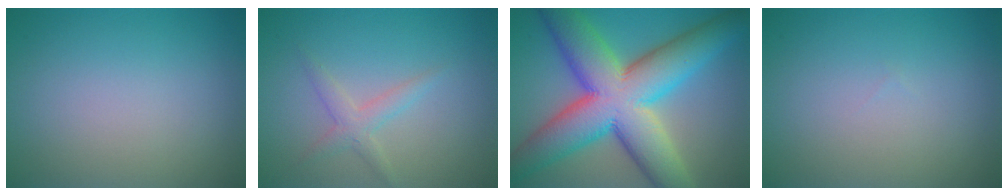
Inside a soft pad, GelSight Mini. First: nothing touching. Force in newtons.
{"total": 1.8, "press": 1.8, "slide": 0.0}
{"total": 14.2, "press": 14.2, "slide": 0.6}
{"total": 0.0}